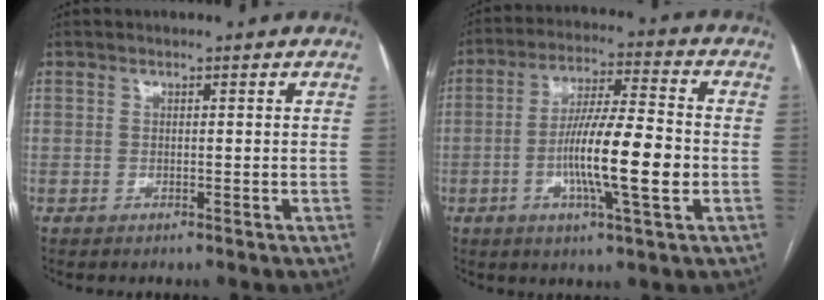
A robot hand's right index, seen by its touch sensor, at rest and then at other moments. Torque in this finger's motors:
{"motor_torque": [0.82, -0.39, 0.75, 0.20]}